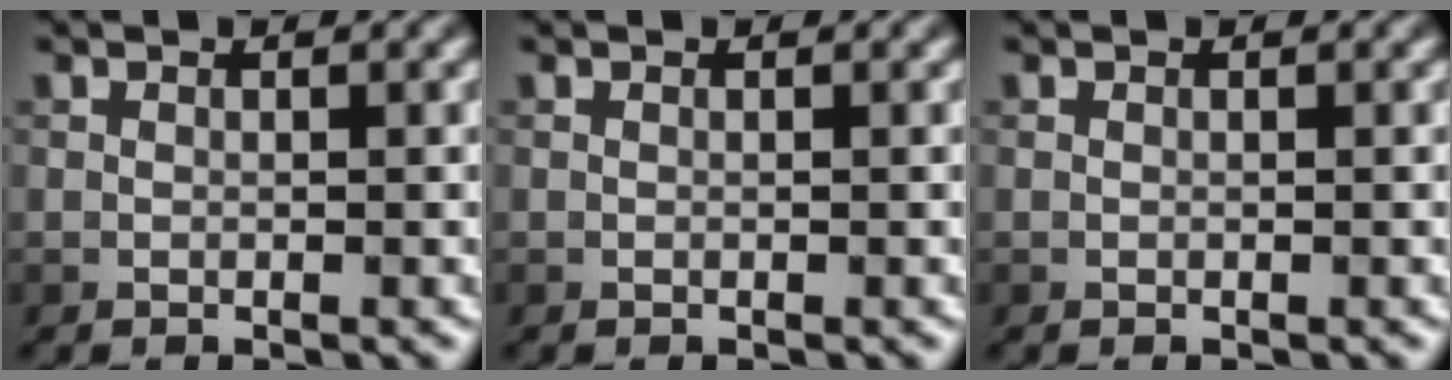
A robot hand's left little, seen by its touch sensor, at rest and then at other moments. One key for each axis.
{"total": 0.0}
{"total": 0.0}